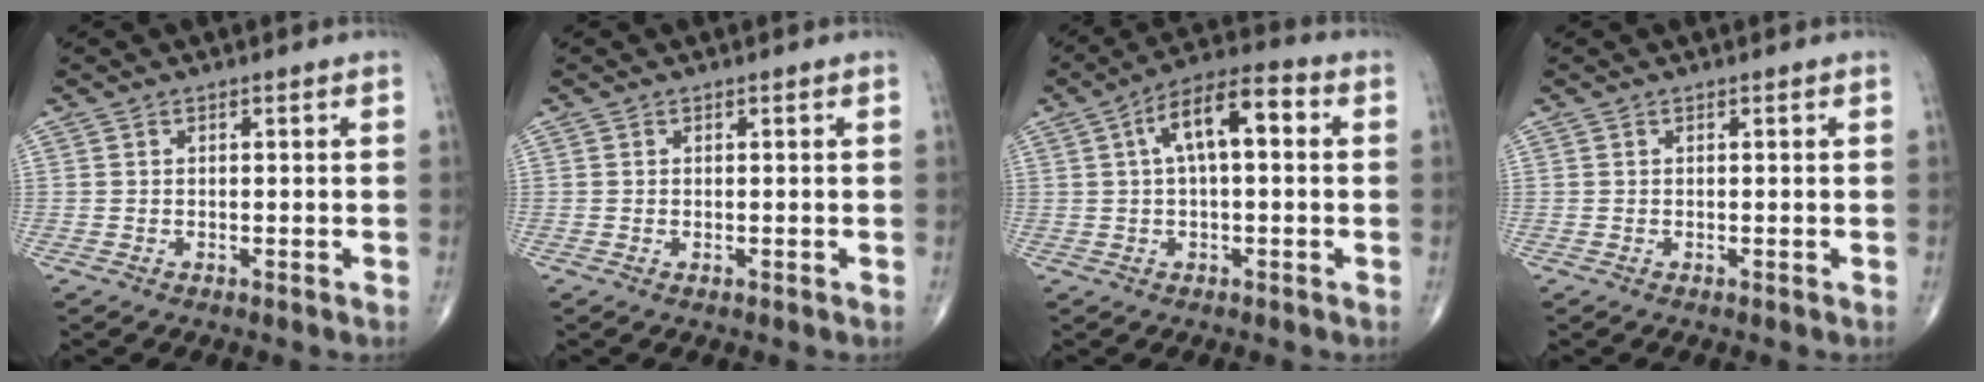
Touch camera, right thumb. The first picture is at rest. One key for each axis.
{"total": 0.0}
{"total": 10.7, "fx": 2.1, "fy": 4.4, "fz": 9.5, "tx": -0.158, "ty": 0.035, "tz": 0.025}
{"total": 0.0}